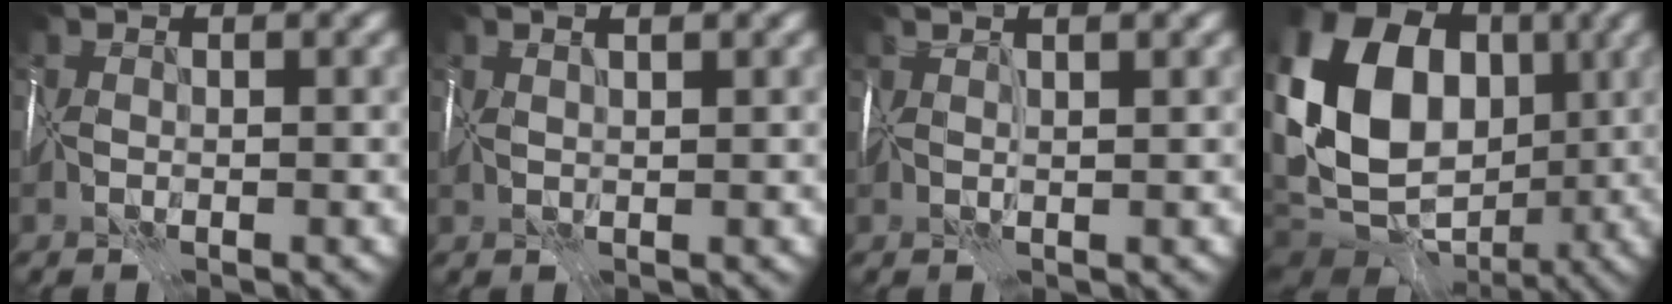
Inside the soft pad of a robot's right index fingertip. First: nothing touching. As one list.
[{"total": 1.9, "force": [1.4, 0.3, 1.2], "torque": [-0.005, 0.019, 0.011]}, {"total": 3.8, "force": [2.2, 1.0, 2.9], "torque": [-0.028, 0.032, 0.014]}, {"total": 14.5, "force": [0.2, 11.4, 8.9], "torque": [-0.161, 0.016, -0.007]}]